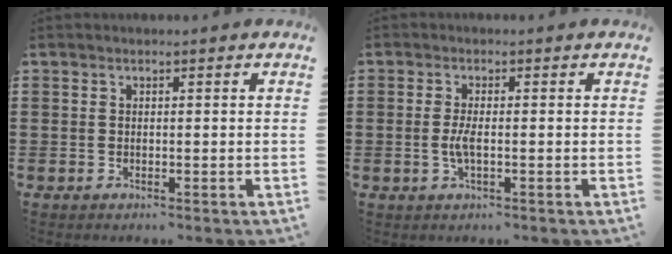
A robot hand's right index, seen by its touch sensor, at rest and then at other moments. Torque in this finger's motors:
{"motor_torque": [1.41, 0.14, 0.29, 0.09]}